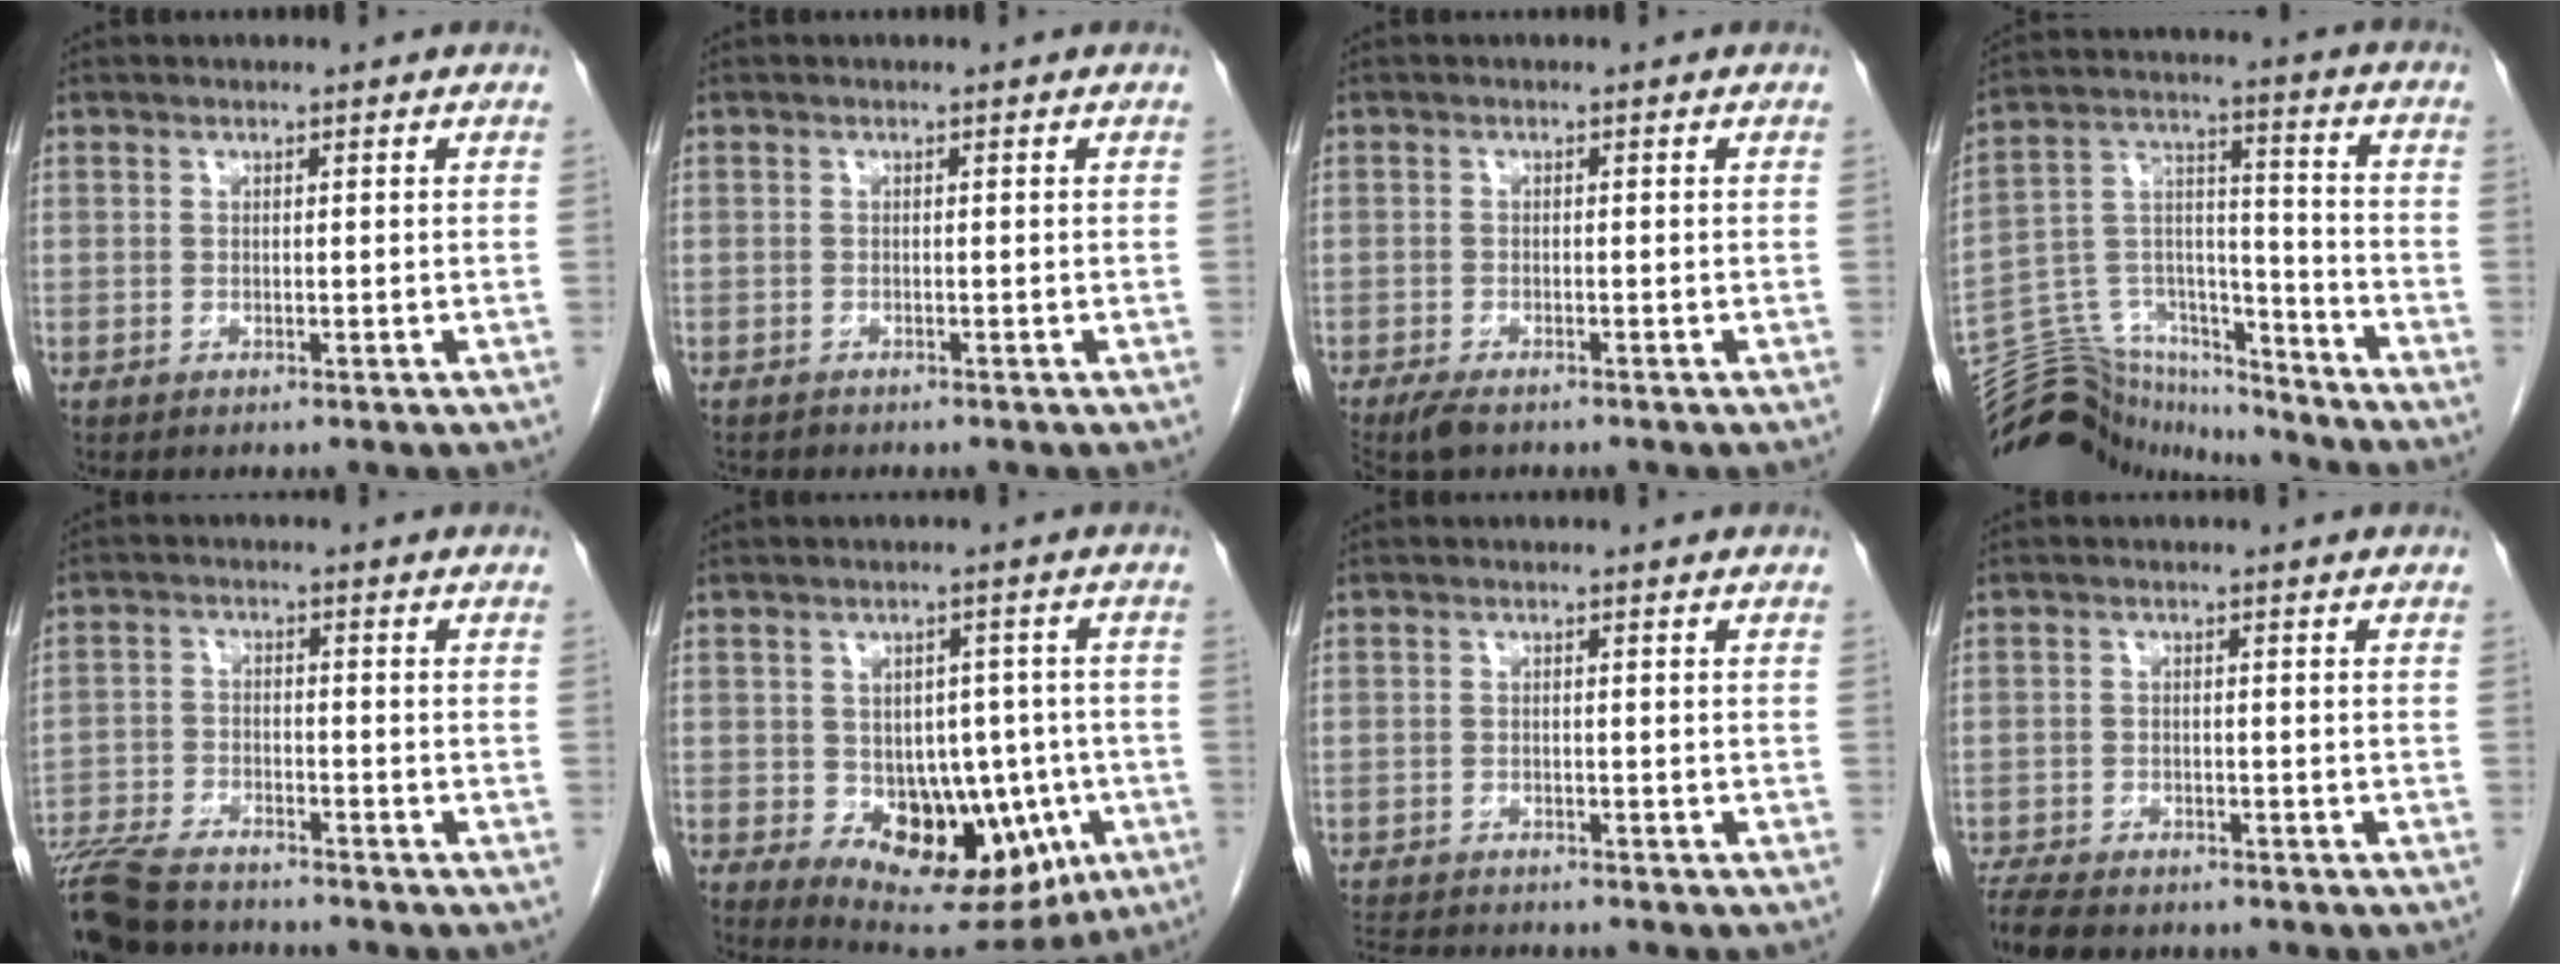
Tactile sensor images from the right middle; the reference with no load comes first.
{"total": 0.6, "force": [-0.5, 0.2, 0.0], "torque": [-0.006, 0.000, -0.009]}
{"total": 3.6, "force": [-2.8, 1.2, 2.0], "torque": [-0.037, -0.009, -0.043]}
{"total": 17.9, "force": [-17.3, 3.9, 2.2], "torque": [-0.043, 0.055, -0.285]}
{"total": 12.4, "force": [-11.2, 2.4, 4.9], "torque": [-0.083, -0.011, -0.184]}
{"total": 14.8, "force": [-4.3, 8.7, 11.2], "torque": [-0.147, 0.009, -0.041]}
{"total": 8.1, "force": [-7.5, 1.2, 2.8], "torque": [-0.045, -0.007, -0.114]}
{"total": 8.5, "force": [-7.2, 2.8, 3.6], "torque": [-0.067, -0.011, -0.112]}